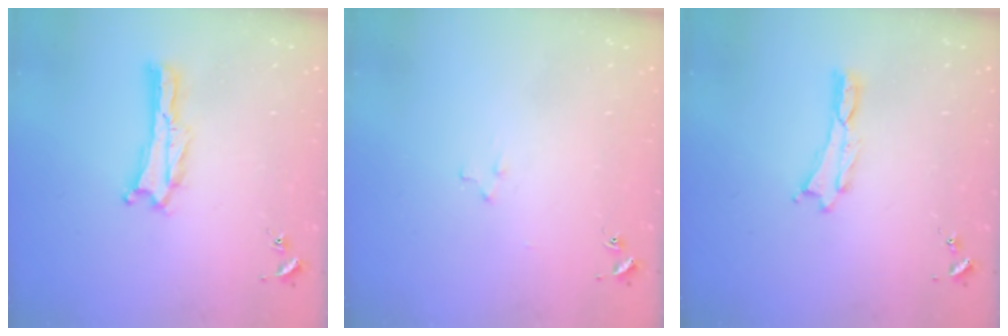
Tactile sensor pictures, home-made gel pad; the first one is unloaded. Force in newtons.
{"total": 2.2, "press": 2.2, "slide": 0.2}
{"total": 0.0}